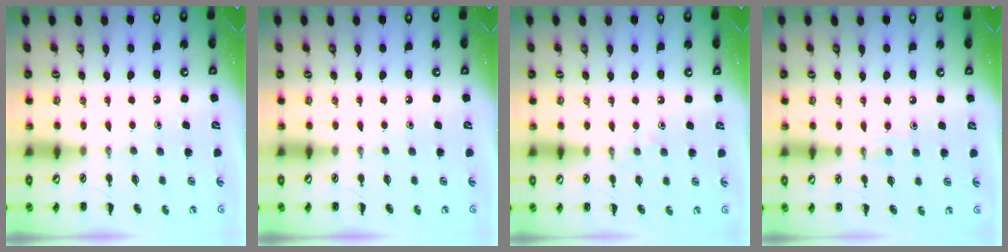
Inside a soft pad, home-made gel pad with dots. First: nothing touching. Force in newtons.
{"total": 0.0}
{"total": 3.5, "press": 3.4, "slide": 0.9}
{"total": 3.2, "press": 3.1, "slide": 1.0}